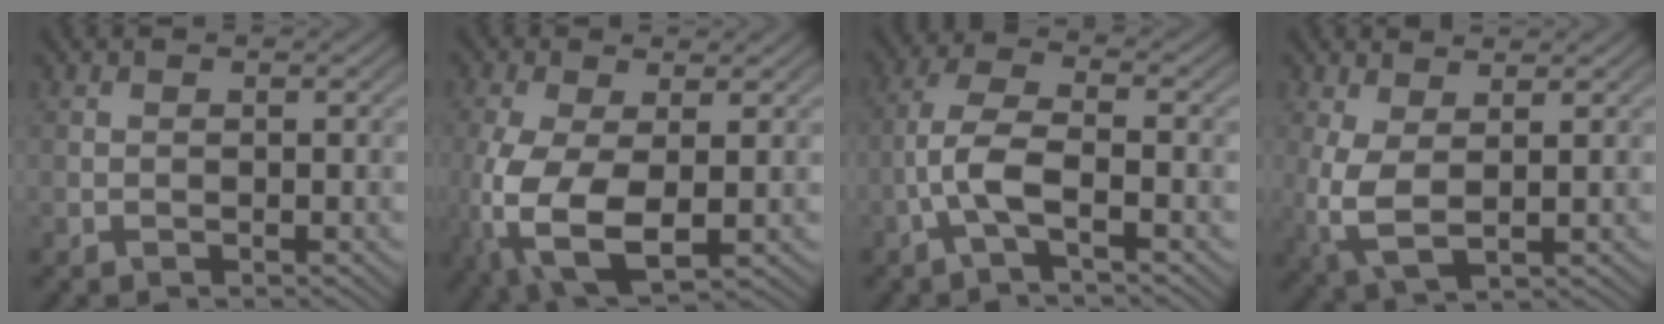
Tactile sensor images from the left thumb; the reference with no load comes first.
{"total": 11.3, "force": [-2.4, 5.7, 9.5], "torque": [-0.252, -0.030, -0.037]}
{"total": 5.7, "force": [-2.2, 1.6, 5.0], "torque": [-0.113, 0.011, -0.057]}
{"total": 5.2, "force": [0.7, 2.4, 4.6], "torque": [-0.127, -0.004, 0.013]}